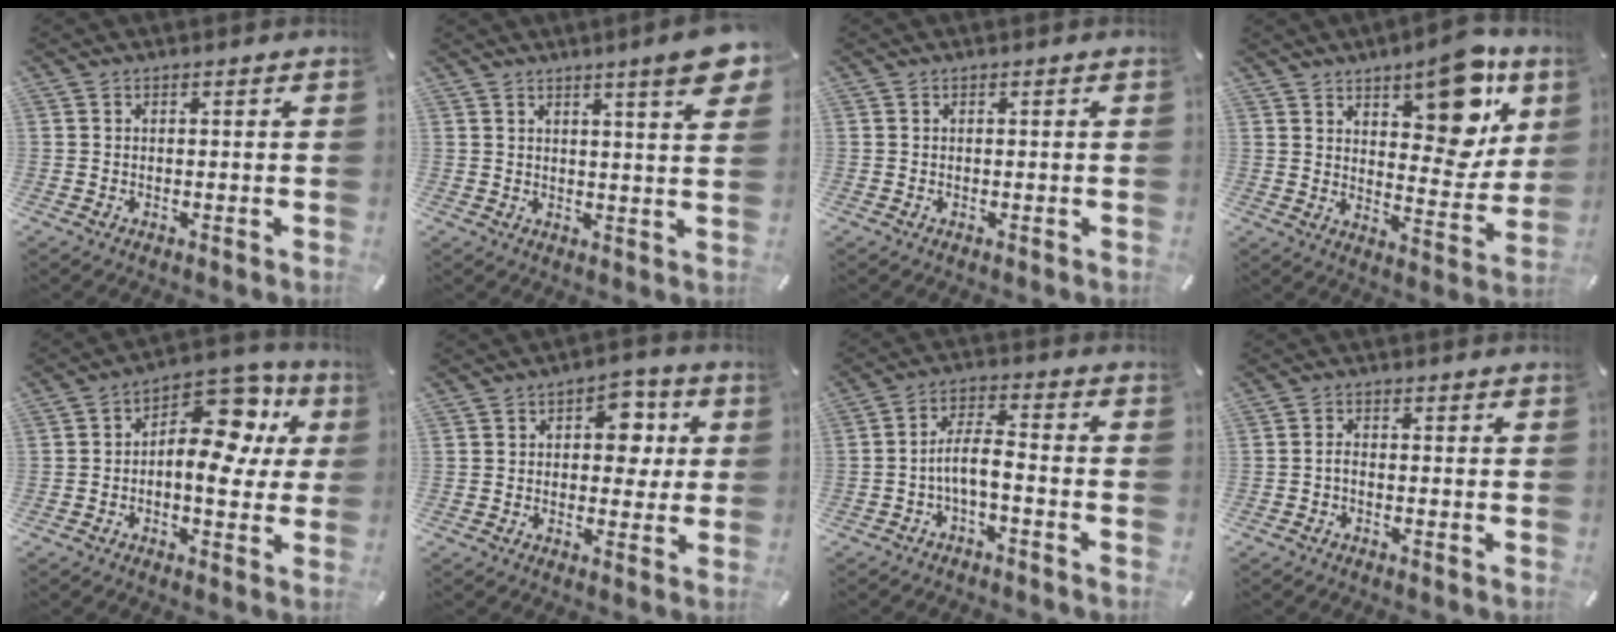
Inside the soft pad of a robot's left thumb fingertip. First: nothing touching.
{"total": 8.7, "force": [5.0, 0.8, 7.1], "torque": [-0.104, -0.029, 0.078]}
{"total": 0.0}
{"total": 15.1, "force": [9.0, 7.3, 9.6], "torque": [-0.102, -0.066, 0.151]}
{"total": 13.2, "force": [3.4, 8.1, 9.8], "torque": [-0.129, -0.035, 0.060]}
{"total": 8.2, "force": [1.3, 5.7, 5.8], "torque": [-0.056, -0.005, 0.011]}
{"total": 6.8, "force": [-3.0, 2.4, 5.6], "torque": [-0.107, 0.011, -0.055]}
{"total": 1.4, "force": [-0.7, 0.5, 1.1], "torque": [-0.024, 0.003, -0.015]}